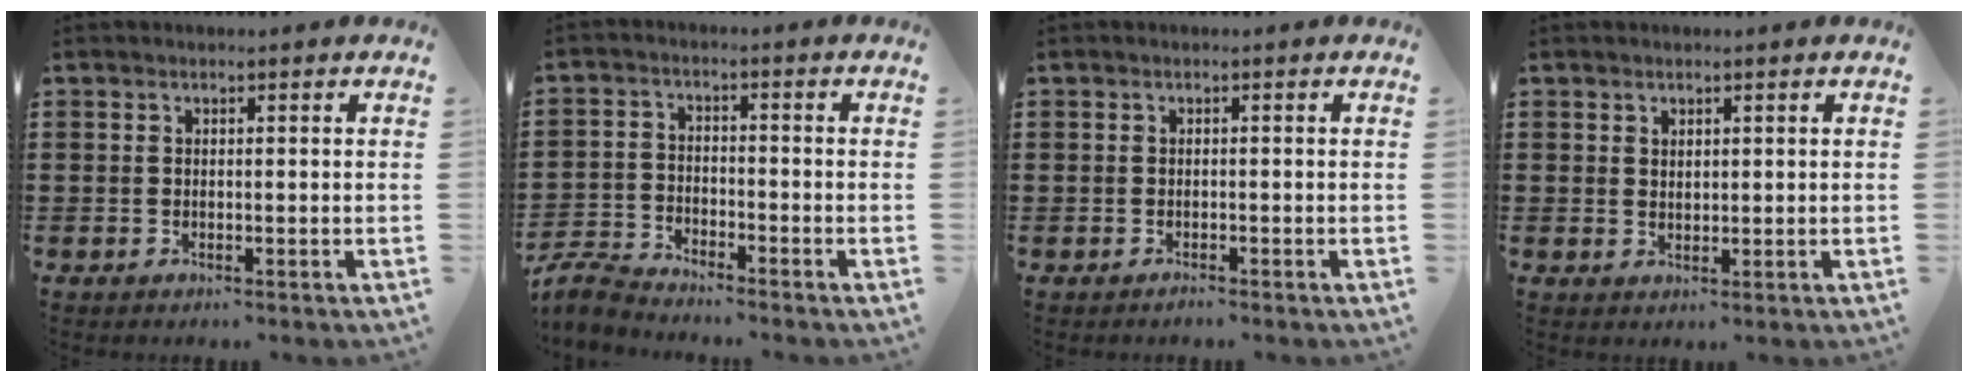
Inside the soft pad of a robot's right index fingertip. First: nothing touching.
{"total": 4.0, "force": [-3.9, 0.5, 0.5], "torque": [-0.036, -0.006, -0.088]}
{"total": 0.7, "force": [-0.7, 0.1, -0.1], "torque": [0.000, 0.002, -0.015]}
{"total": 1.3, "force": [1.1, 0.6, 0.2], "torque": [-0.005, 0.002, 0.022]}